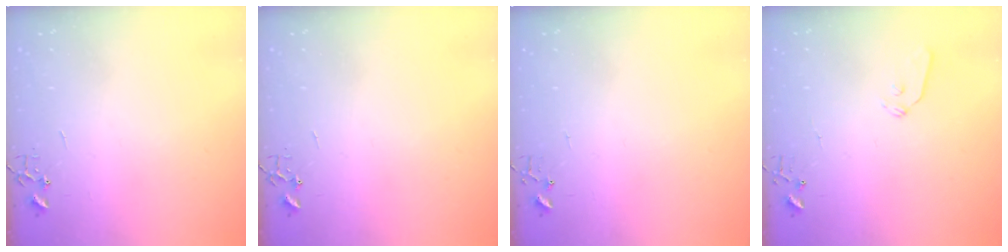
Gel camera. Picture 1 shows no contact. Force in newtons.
{"total": 0.0}
{"total": 4.2, "press": 4.2, "slide": 0.4}
{"total": 6.0, "press": 5.9, "slide": 0.8}